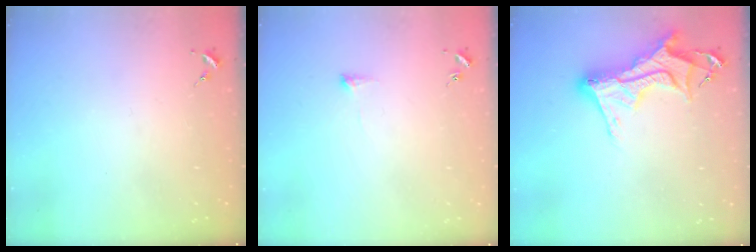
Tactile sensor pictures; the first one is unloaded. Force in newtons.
{"total": 6.1, "press": 6.1, "slide": 0.9}
{"total": 15.8, "press": 15.7, "slide": 1.5}